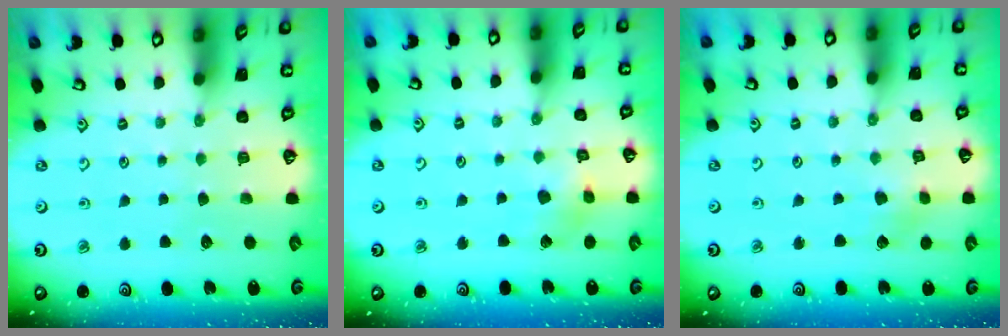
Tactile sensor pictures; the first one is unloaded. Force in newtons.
{"total": 5.8, "press": 5.8, "slide": 0.4}
{"total": 2.7, "press": 2.7, "slide": 0.3}